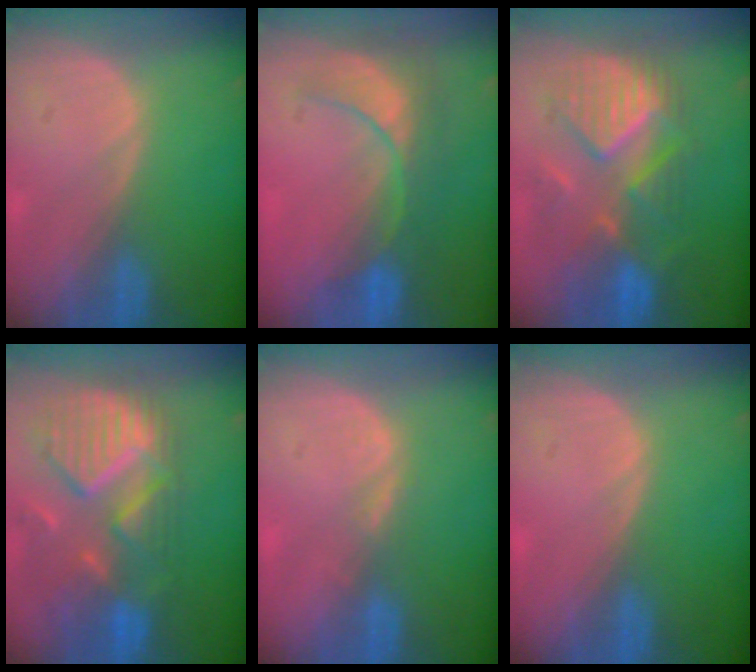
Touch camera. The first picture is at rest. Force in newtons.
{"total": 7.9, "press": 7.4, "slide": 2.6}
{"total": 9.8, "press": 9.3, "slide": 3.1}
{"total": 12.0, "press": 10.4, "slide": 6.0}
{"total": 1.9, "press": 1.5, "slide": 1.1}
{"total": 0.0}